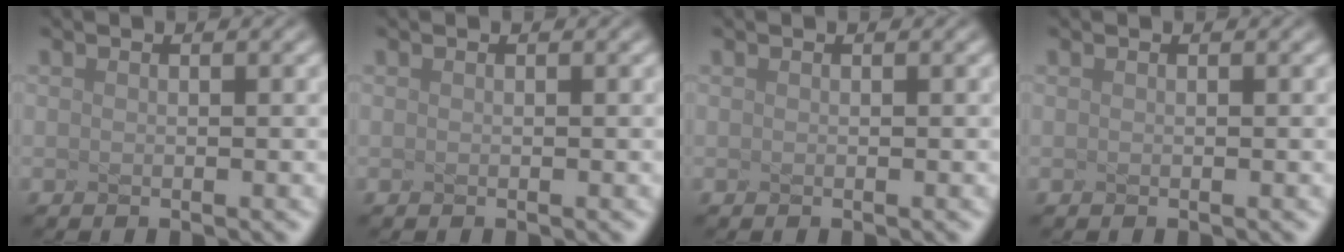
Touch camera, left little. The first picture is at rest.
{"total": 0.0}
{"total": 0.0}
{"total": 0.0}